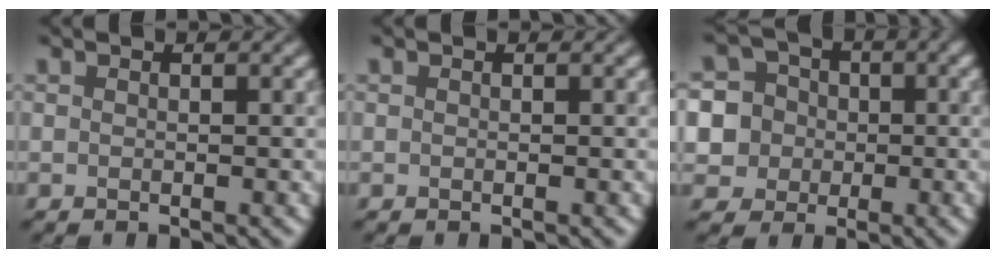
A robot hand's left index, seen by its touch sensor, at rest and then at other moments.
{"total": 0.0}
{"total": 8.3, "force": [-0.3, 8.0, 2.1], "torque": [-0.057, 0.018, -0.016]}